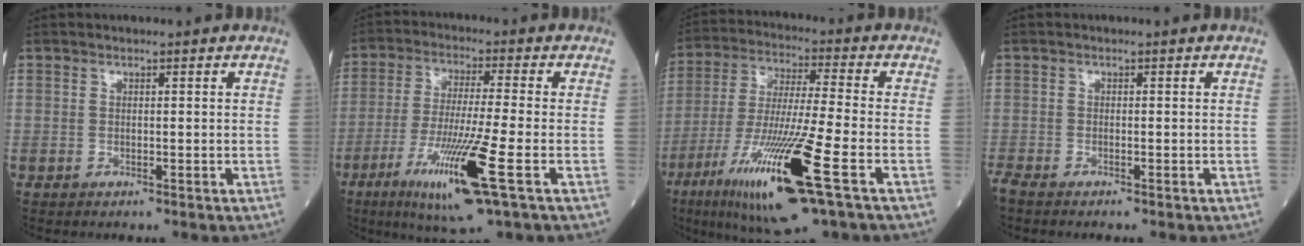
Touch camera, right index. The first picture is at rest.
{"total": 13.3, "force": [-5.6, -0.3, 12.1], "torque": [-0.240, -0.033, -0.101]}
{"total": 18.5, "force": [-8.3, 0.6, 16.6], "torque": [-0.337, -0.043, -0.150]}
{"total": 2.9, "force": [-2.5, 0.5, 1.3], "torque": [-0.028, -0.007, -0.040]}